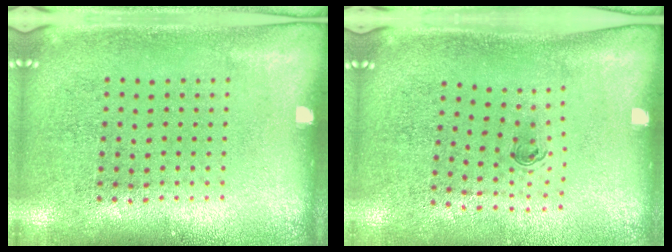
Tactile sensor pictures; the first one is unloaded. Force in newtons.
{"total": 0.6, "press": 0.3, "slide": 0.5}